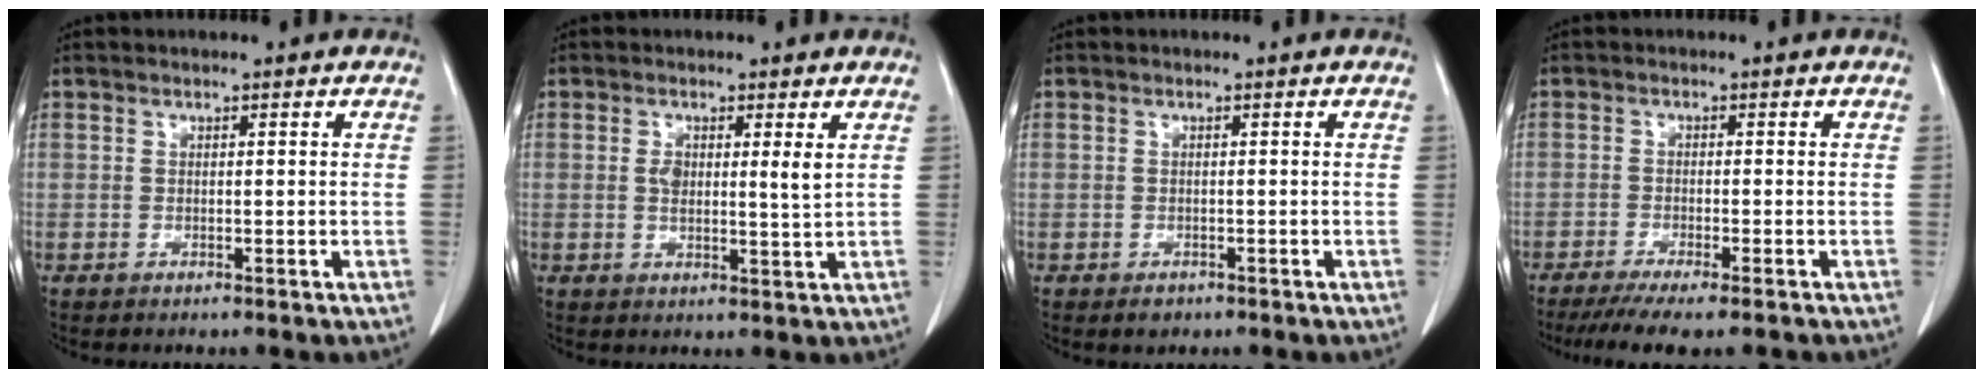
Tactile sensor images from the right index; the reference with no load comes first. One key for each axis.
{"total": 4.1, "fx": 1.1, "fy": 0.8, "fz": 3.8, "tx": -0.064, "ty": -0.005, "tz": 0.017}
{"total": 1.4, "fx": -0.9, "fy": 1.1, "fz": 0.4, "tx": -0.005, "ty": 0.001, "tz": -0.007}
{"total": 9.8, "fx": -7.9, "fy": 1.0, "fz": 5.7, "tx": -0.074, "ty": -0.020, "tz": -0.119}